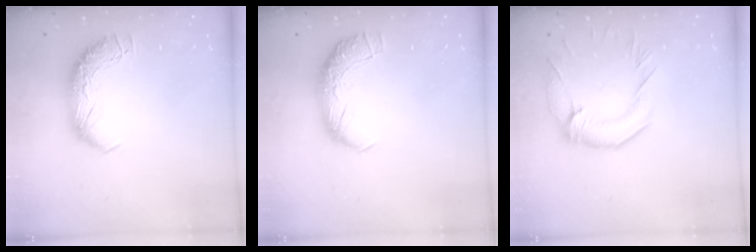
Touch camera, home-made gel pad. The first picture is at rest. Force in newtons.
{"total": 2.4, "press": 1.0, "slide": 2.2}
{"total": 2.9, "press": 2.5, "slide": 1.5}